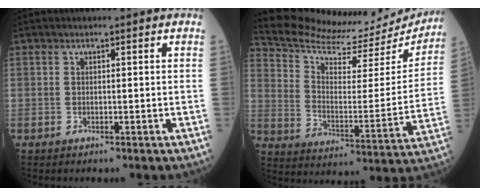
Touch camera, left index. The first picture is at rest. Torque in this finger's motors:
{"motor_torque": [0.79, -1.35, -0.18, 0.00]}